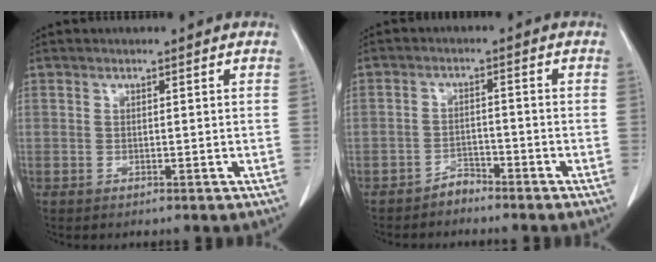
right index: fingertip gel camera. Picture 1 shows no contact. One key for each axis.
{"total": 2.2, "fx": -2.1, "fy": 0.8, "fz": 0.1, "tx": 0.004, "ty": 0.002, "tz": -0.035}